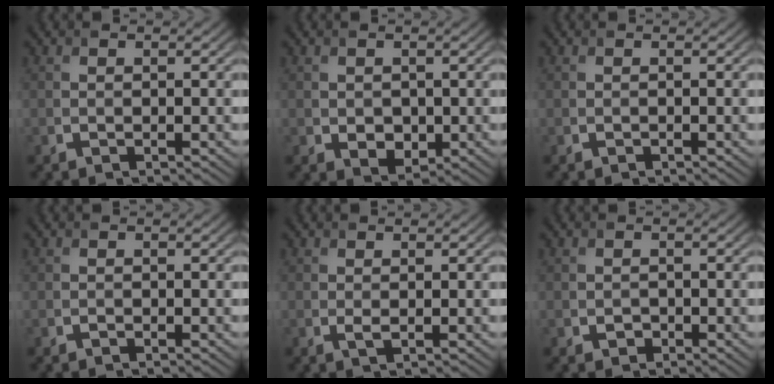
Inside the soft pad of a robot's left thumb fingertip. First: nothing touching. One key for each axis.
{"total": 2.3, "fx": 0.0, "fy": 1.9, "fz": 1.3, "tx": -0.033, "ty": -0.011, "tz": 0.003}
{"total": 0.0}
{"total": 0.0}
{"total": 0.8, "fx": 0.1, "fy": 0.2, "fz": 0.8, "tx": -0.018, "ty": -0.002, "tz": 0.002}
{"total": 0.9, "fx": -0.4, "fy": 0.8, "fz": 0.3, "tx": -0.003, "ty": -0.004, "tz": -0.009}